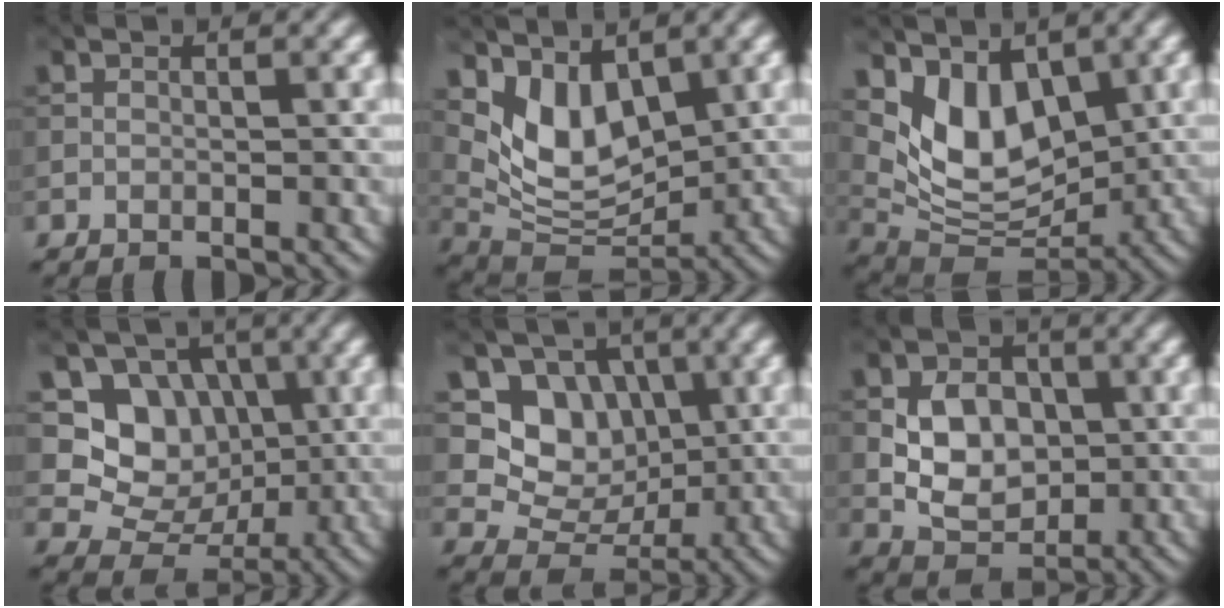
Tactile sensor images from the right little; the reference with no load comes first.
{"total": 5.1, "force": [2.3, 2.9, 3.4], "torque": [-0.069, -0.021, 0.043]}
{"total": 5.6, "force": [2.3, 3.5, 3.8], "torque": [-0.073, -0.024, 0.041]}
{"total": 6.2, "force": [1.2, 5.3, 2.9], "torque": [-0.032, -0.012, 0.011]}
{"total": 5.7, "force": [1.4, 4.8, 2.8], "torque": [-0.033, -0.011, 0.014]}
{"total": 5.2, "force": [0.1, 3.9, 3.4], "torque": [-0.056, -0.001, 0.004]}